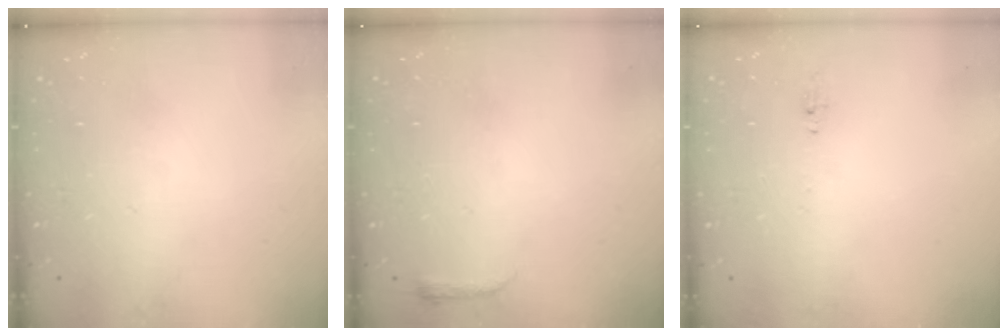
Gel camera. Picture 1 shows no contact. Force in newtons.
{"total": 3.0, "press": 2.9, "slide": 0.6}
{"total": 4.6, "press": 4.4, "slide": 1.6}